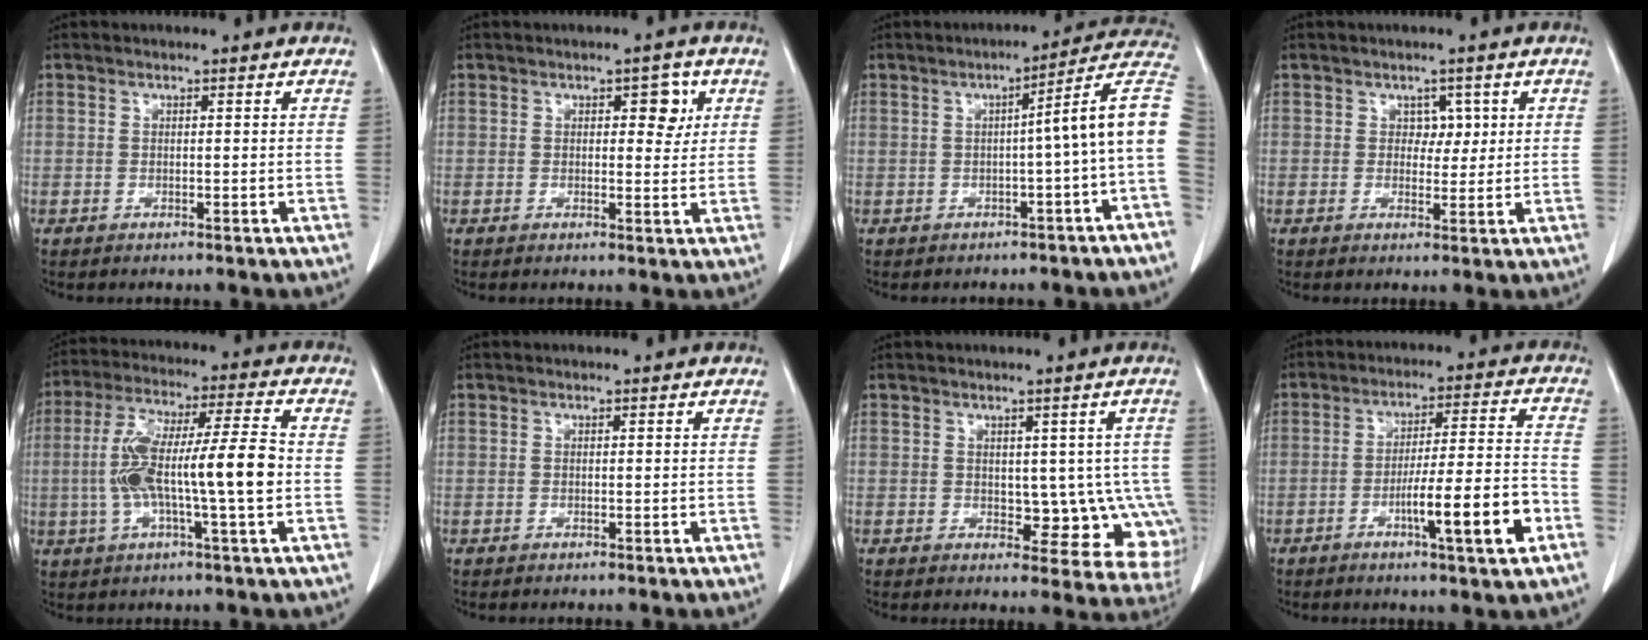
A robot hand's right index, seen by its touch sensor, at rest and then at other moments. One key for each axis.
{"total": 3.6, "fx": 1.3, "fy": 1.8, "fz": 2.8, "tx": -0.032, "ty": 0.006, "tz": 0.017}
{"total": 9.2, "fx": -0.9, "fy": -1.4, "fz": 9.1, "tx": -0.106, "ty": 0.024, "tz": -0.019}
{"total": 2.6, "fx": 0.9, "fy": 2.0, "fz": 1.5, "tx": -0.013, "ty": 0.003, "tz": 0.013}
{"total": 13.4, "fx": -1.4, "fy": 1.1, "fz": 13.3, "tx": -0.258, "ty": 0.020, "tz": -0.025}
{"total": 0.0}
{"total": 8.4, "fx": -0.6, "fy": 5.3, "fz": 6.4, "tx": -0.052, "ty": 0.008, "tz": 0.007}
{"total": 11.7, "fx": -4.9, "fy": 0.1, "fz": 10.7, "tx": -0.171, "ty": 0.001, "tz": -0.073}